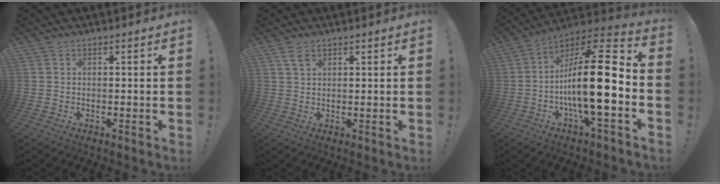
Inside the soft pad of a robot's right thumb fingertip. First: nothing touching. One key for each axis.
{"total": 3.5, "fx": 2.1, "fy": 1.7, "fz": 2.2, "tx": -0.031, "ty": -0.005, "tz": 0.036}
{"total": 23.1, "fx": -3.5, "fy": 6.7, "fz": 21.9, "tx": -0.381, "ty": 0.016, "tz": -0.063}